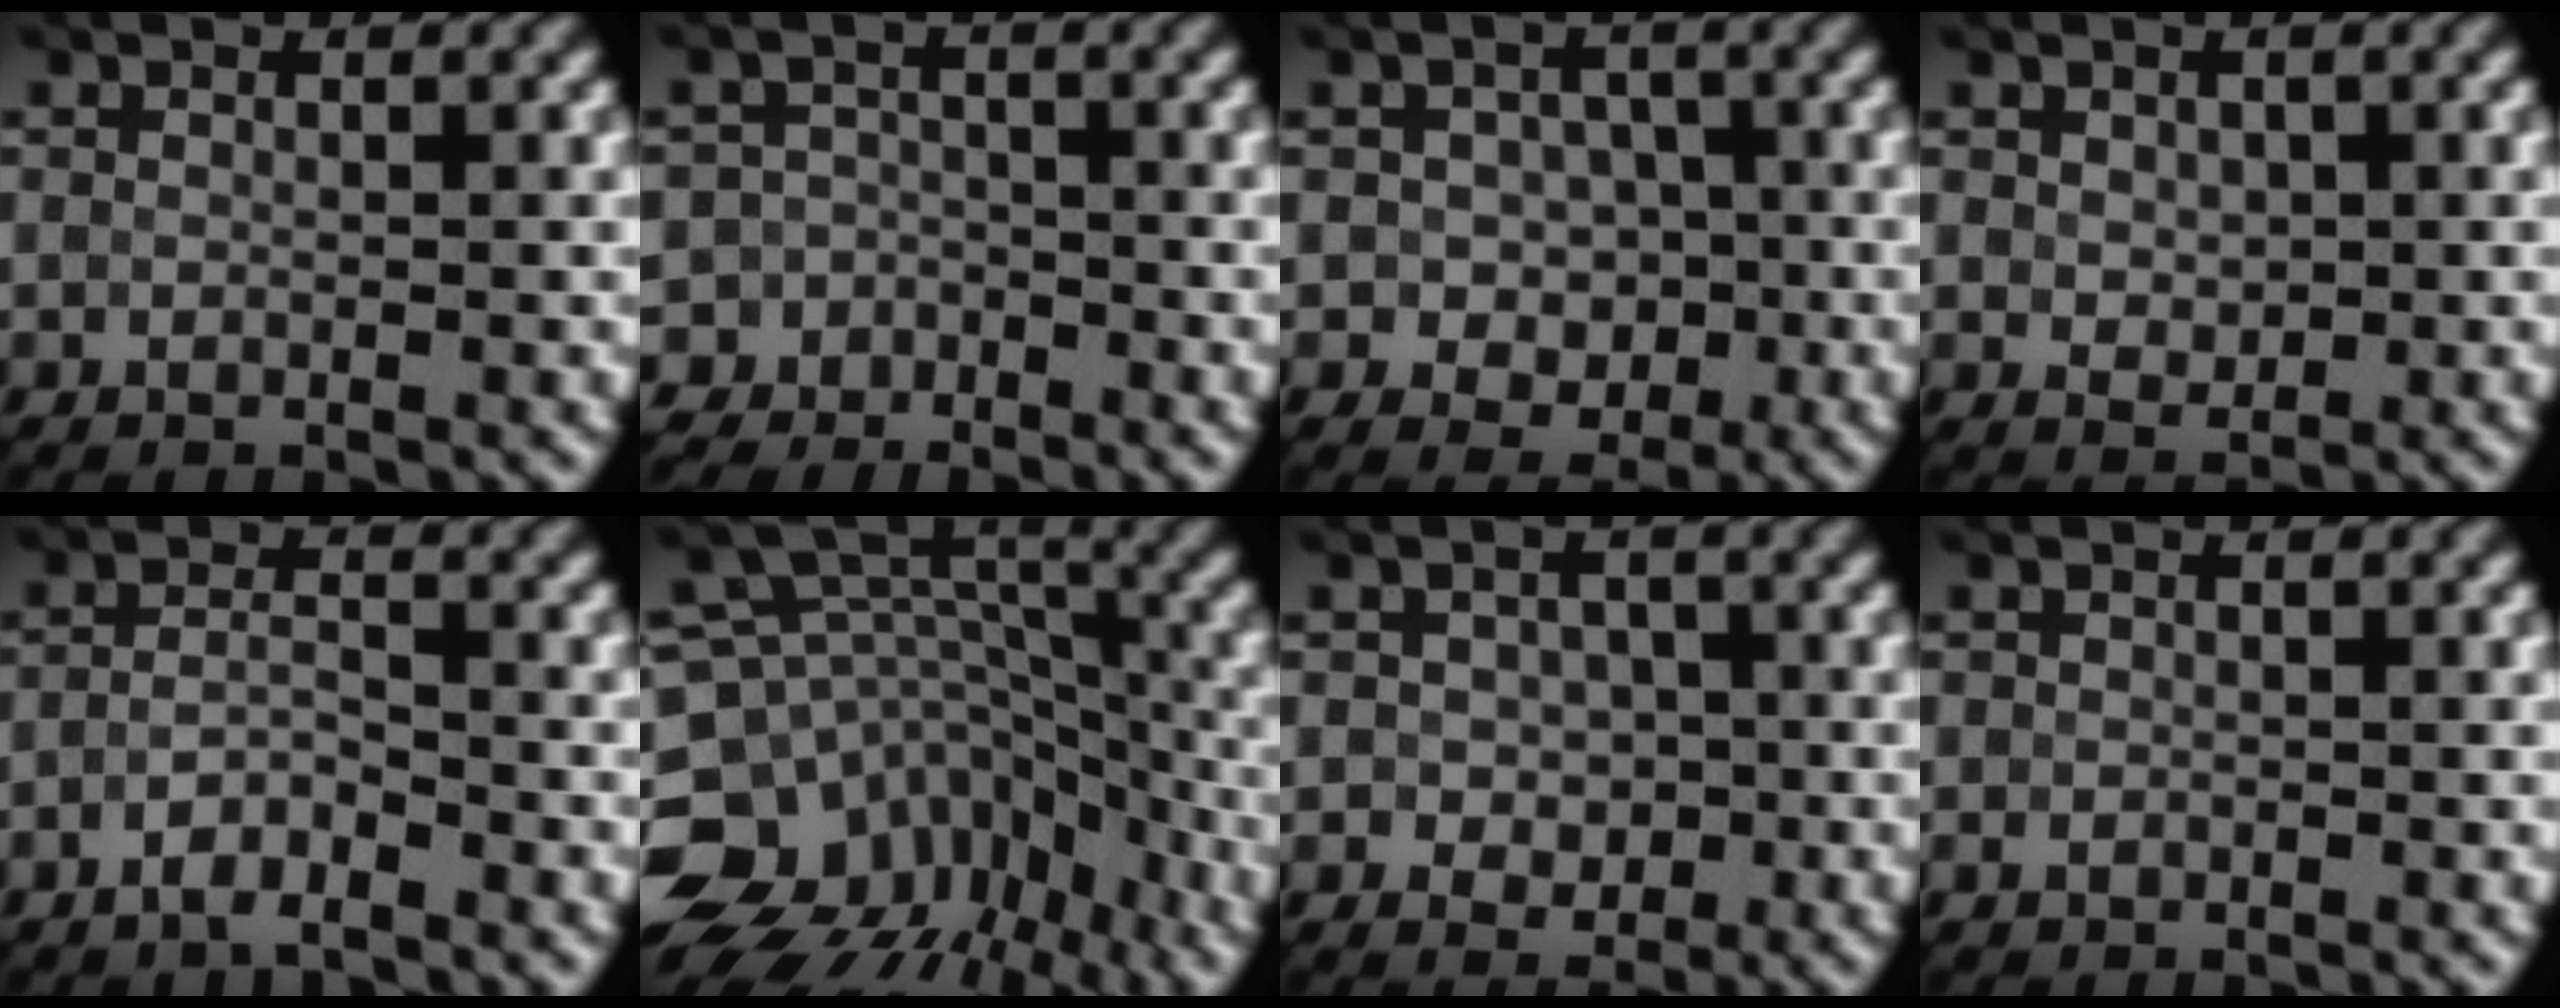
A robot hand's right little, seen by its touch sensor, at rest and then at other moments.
{"total": 5.4, "force": [-4.6, 2.7, -1.2], "torque": [0.041, -0.004, -0.072]}
{"total": 3.3, "force": [-1.4, 2.8, 1.0], "torque": [0.004, -0.002, -0.023]}
{"total": 1.2, "force": [-0.3, 1.1, 0.3], "torque": [-0.012, -0.001, 0.004]}
{"total": 2.4, "force": [-2.4, 0.1, 0.5], "torque": [-0.015, 0.007, -0.041]}
{"total": 13.4, "force": [-9.0, 9.1, 3.8], "torque": [-0.099, 0.013, -0.109]}
{"total": 2.1, "force": [-1.0, 1.8, 0.4], "torque": [-0.005, -0.006, -0.012]}
{"total": 0.6, "force": [-0.6, 0.1, -0.2], "torque": [0.001, 0.000, 0.000]}